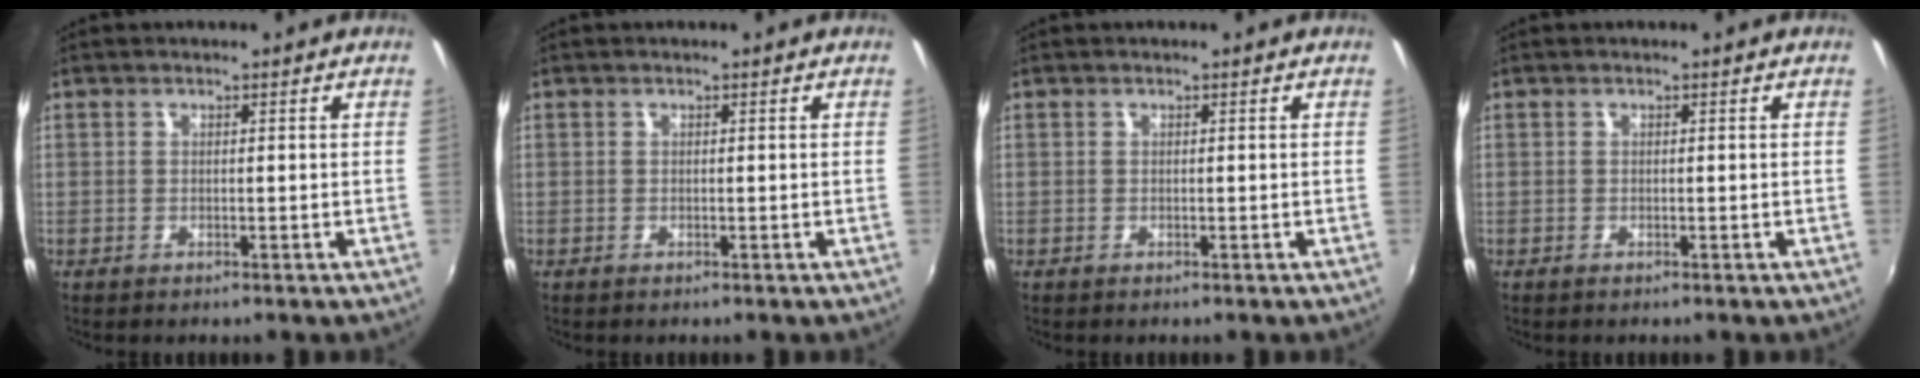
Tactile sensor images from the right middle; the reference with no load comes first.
{"total": 0.0}
{"total": 0.0}
{"total": 0.0}